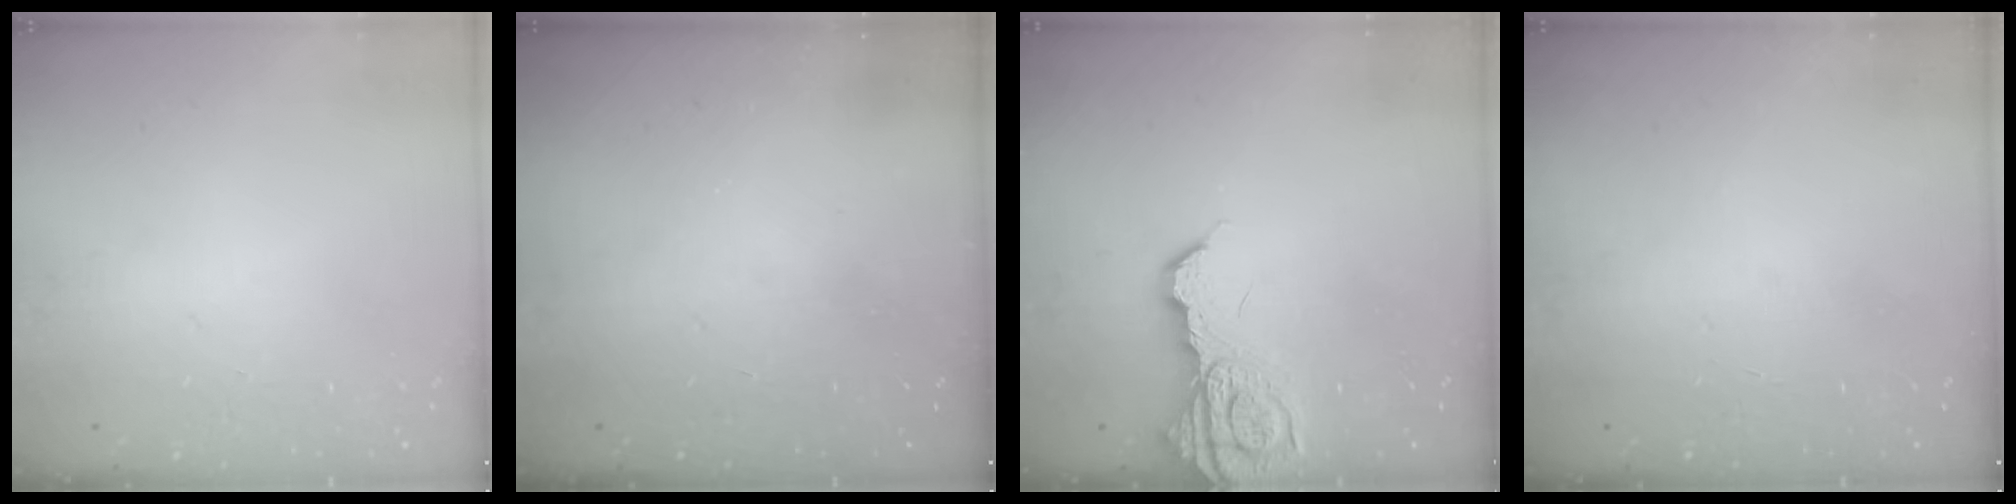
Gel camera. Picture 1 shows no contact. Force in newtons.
{"total": 0.0}
{"total": 12.0, "press": 11.9, "slide": 1.6}
{"total": 2.7, "press": 2.7, "slide": 0.3}